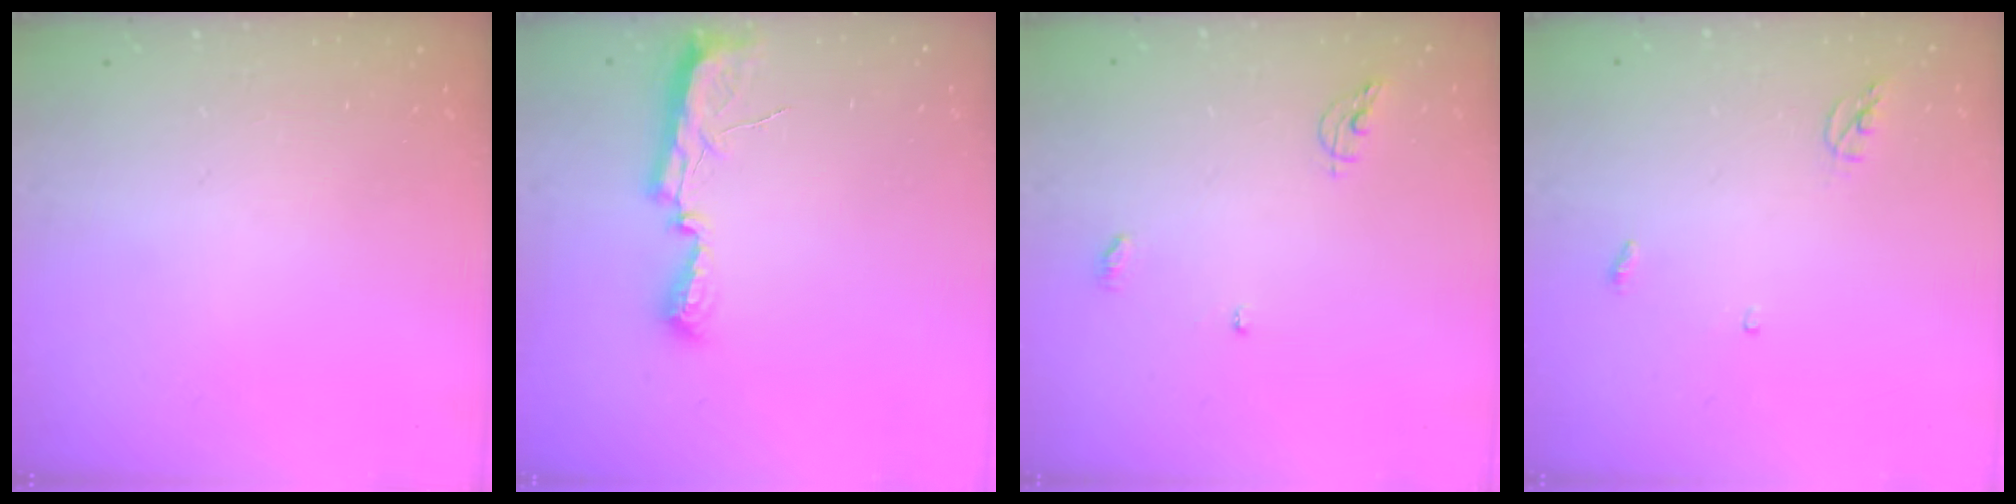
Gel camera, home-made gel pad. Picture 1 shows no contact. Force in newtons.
{"total": 8.1, "press": 8.0, "slide": 0.8}
{"total": 6.3, "press": 6.3, "slide": 0.2}
{"total": 3.8, "press": 3.8, "slide": 0.3}